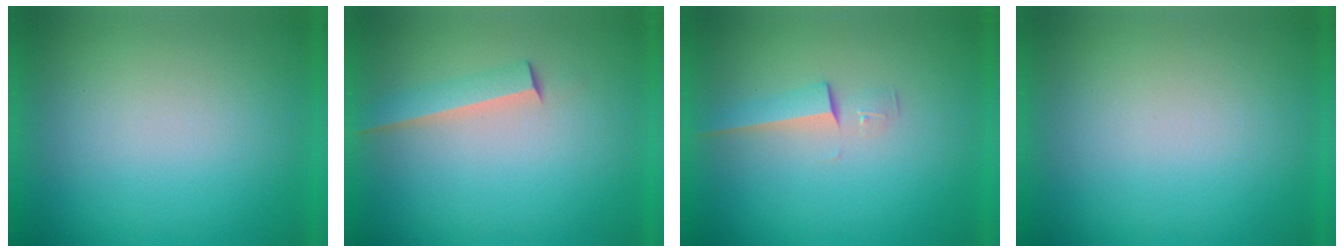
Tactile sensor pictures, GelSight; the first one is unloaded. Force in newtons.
{"total": 2.4}
{"total": 2.3}
{"total": 1.1}